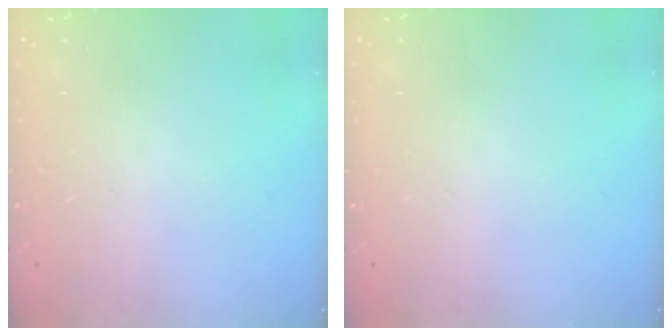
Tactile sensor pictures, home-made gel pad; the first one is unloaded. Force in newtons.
{"total": 0.0}